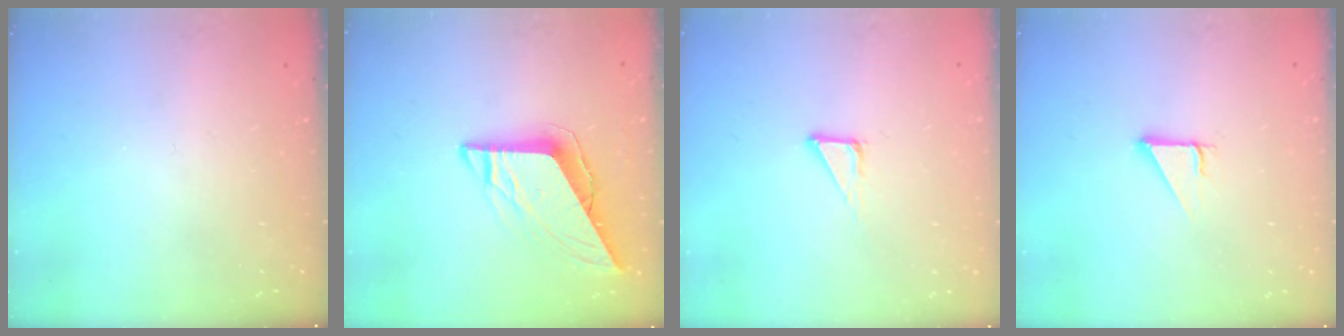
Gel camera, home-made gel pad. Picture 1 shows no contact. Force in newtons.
{"total": 9.8, "press": 9.7, "slide": 1.1}
{"total": 4.4, "press": 4.4, "slide": 0.1}
{"total": 2.7, "press": 2.7, "slide": 0.3}